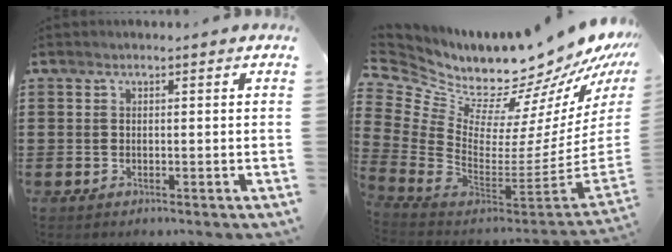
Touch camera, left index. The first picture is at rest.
{"total": 11.1, "force": [10.4, 2.6, 2.6], "torque": [-0.080, -0.116, 0.173]}